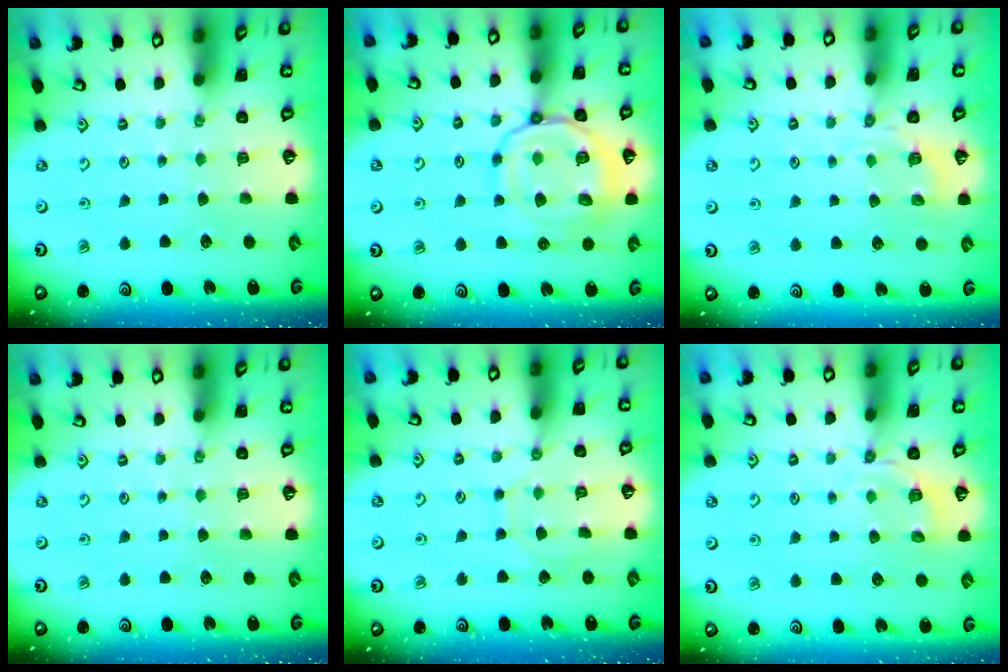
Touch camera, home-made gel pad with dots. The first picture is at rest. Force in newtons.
{"total": 15.4, "press": 15.3, "slide": 1.5}
{"total": 4.3, "press": 3.8, "slide": 2.0}
{"total": 0.0}
{"total": 7.4, "press": 7.3, "slide": 0.8}
{"total": 4.0, "press": 3.4, "slide": 1.9}